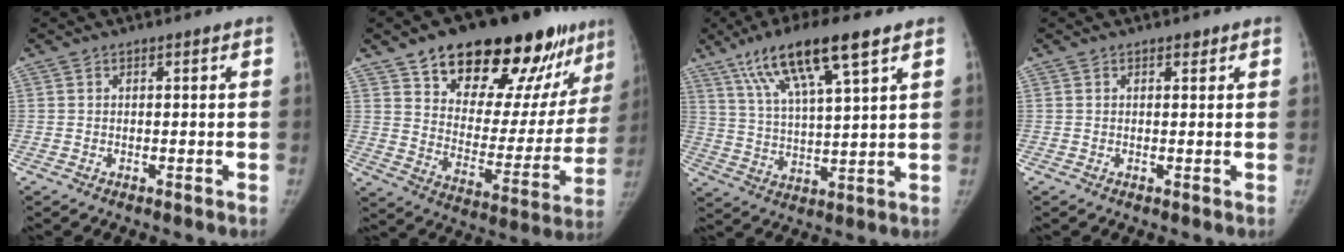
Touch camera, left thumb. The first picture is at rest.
{"total": 27.9, "force": [17.7, 12.5, 17.6], "torque": [-0.209, -0.050, 0.268]}
{"total": 15.0, "force": [8.7, 2.9, 11.8], "torque": [-0.212, -0.020, 0.165]}
{"total": 0.7, "force": [0.5, 0.4, 0.2], "torque": [0.004, -0.004, 0.005]}